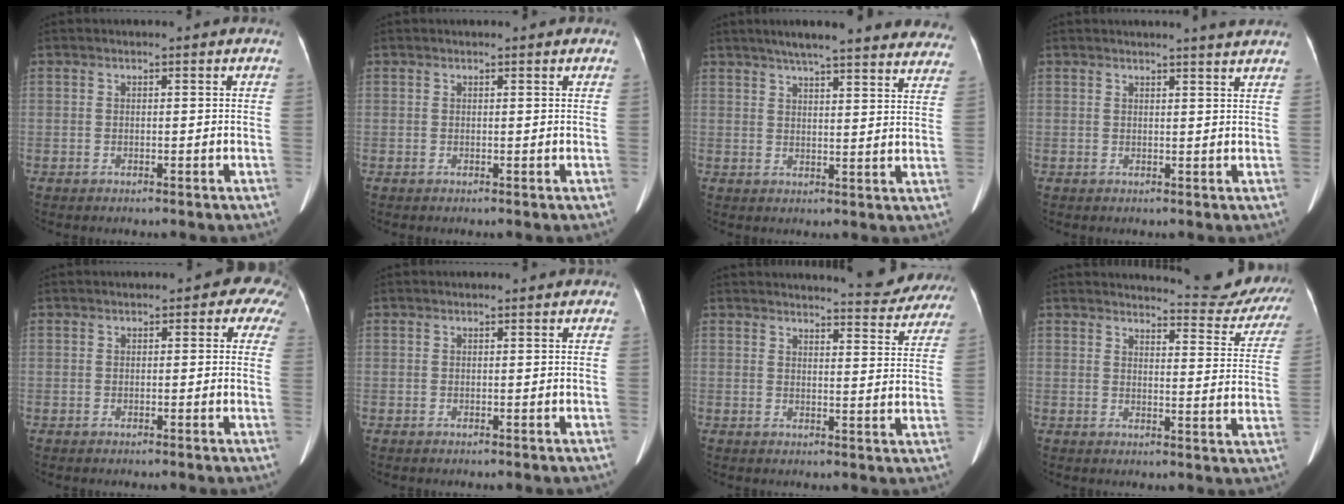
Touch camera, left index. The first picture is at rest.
{"total": 1.0, "force": [0.9, 0.2, 0.4], "torque": [-0.009, 0.006, 0.009]}
{"total": 25.3, "force": [22.2, 3.6, 11.6], "torque": [-0.163, -0.018, 0.259]}
{"total": 4.6, "force": [4.3, -0.6, 1.7], "torque": [-0.024, 0.000, 0.038]}
{"total": 4.8, "force": [1.7, 2.7, 3.6], "torque": [-0.017, 0.018, 0.010]}
{"total": 0.0}
{"total": 10.5, "force": [10.2, 1.3, 2.1], "torque": [-0.013, -0.026, 0.103]}
{"total": 14.0, "force": [13.8, 1.1, 1.6], "torque": [-0.001, -0.079, 0.136]}